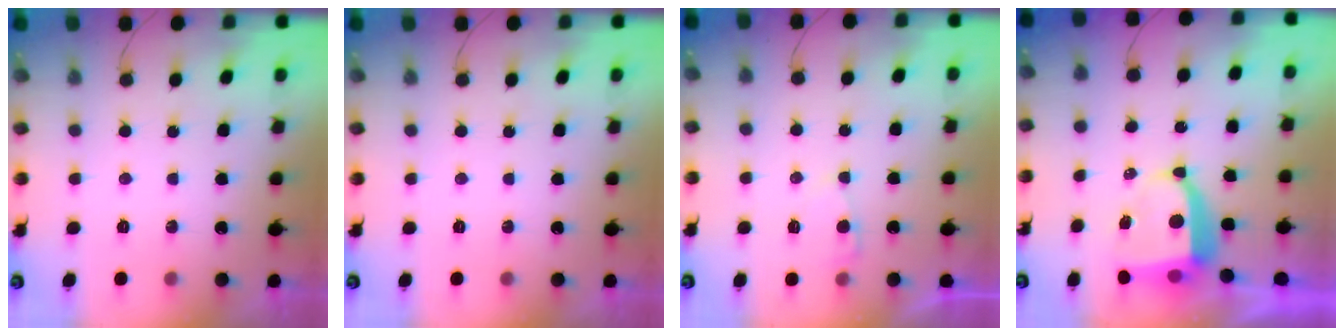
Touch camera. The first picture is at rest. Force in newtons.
{"total": 0.0}
{"total": 2.0, "press": 2.0, "slide": 0.3}
{"total": 7.6, "press": 7.5, "slide": 1.0}